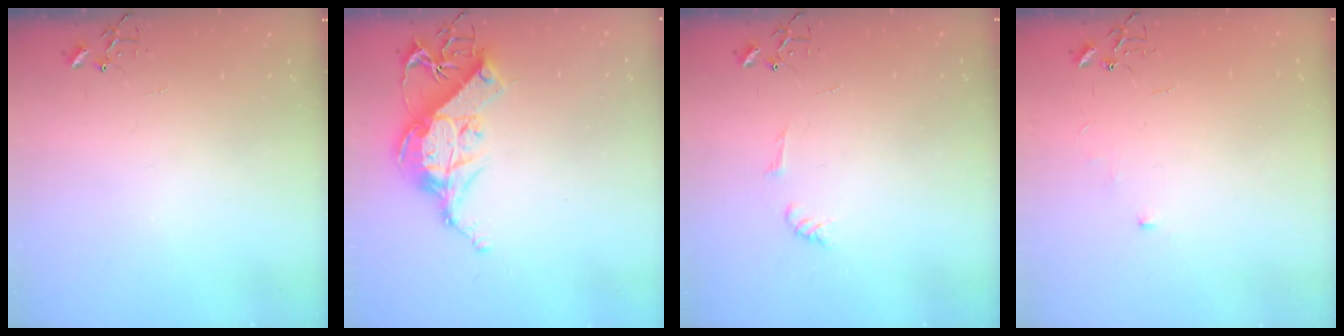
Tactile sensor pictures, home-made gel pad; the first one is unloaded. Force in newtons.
{"total": 15.3, "press": 15.1, "slide": 2.1}
{"total": 5.9, "press": 5.9, "slide": 0.6}
{"total": 5.4, "press": 5.3, "slide": 0.7}